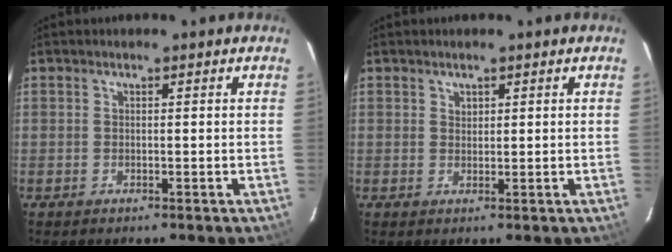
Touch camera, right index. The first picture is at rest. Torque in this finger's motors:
{"motor_torque": [-0.03, 0.00, -0.02, 0.01]}